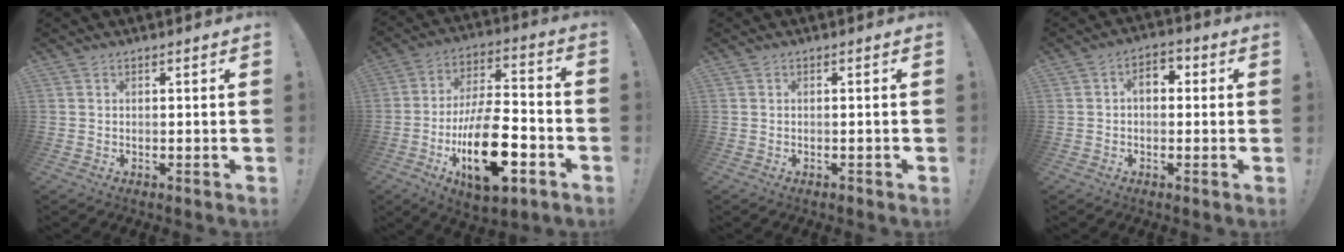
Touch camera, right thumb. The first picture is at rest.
{"total": 22.8, "force": [-8.3, 10.7, 18.4], "torque": [-0.324, 0.043, -0.126]}
{"total": 0.9, "force": [-0.7, -0.1, 0.5], "torque": [-0.014, 0.001, -0.012]}
{"total": 4.9, "force": [0.5, 3.4, 3.5], "torque": [-0.054, 0.007, 0.007]}